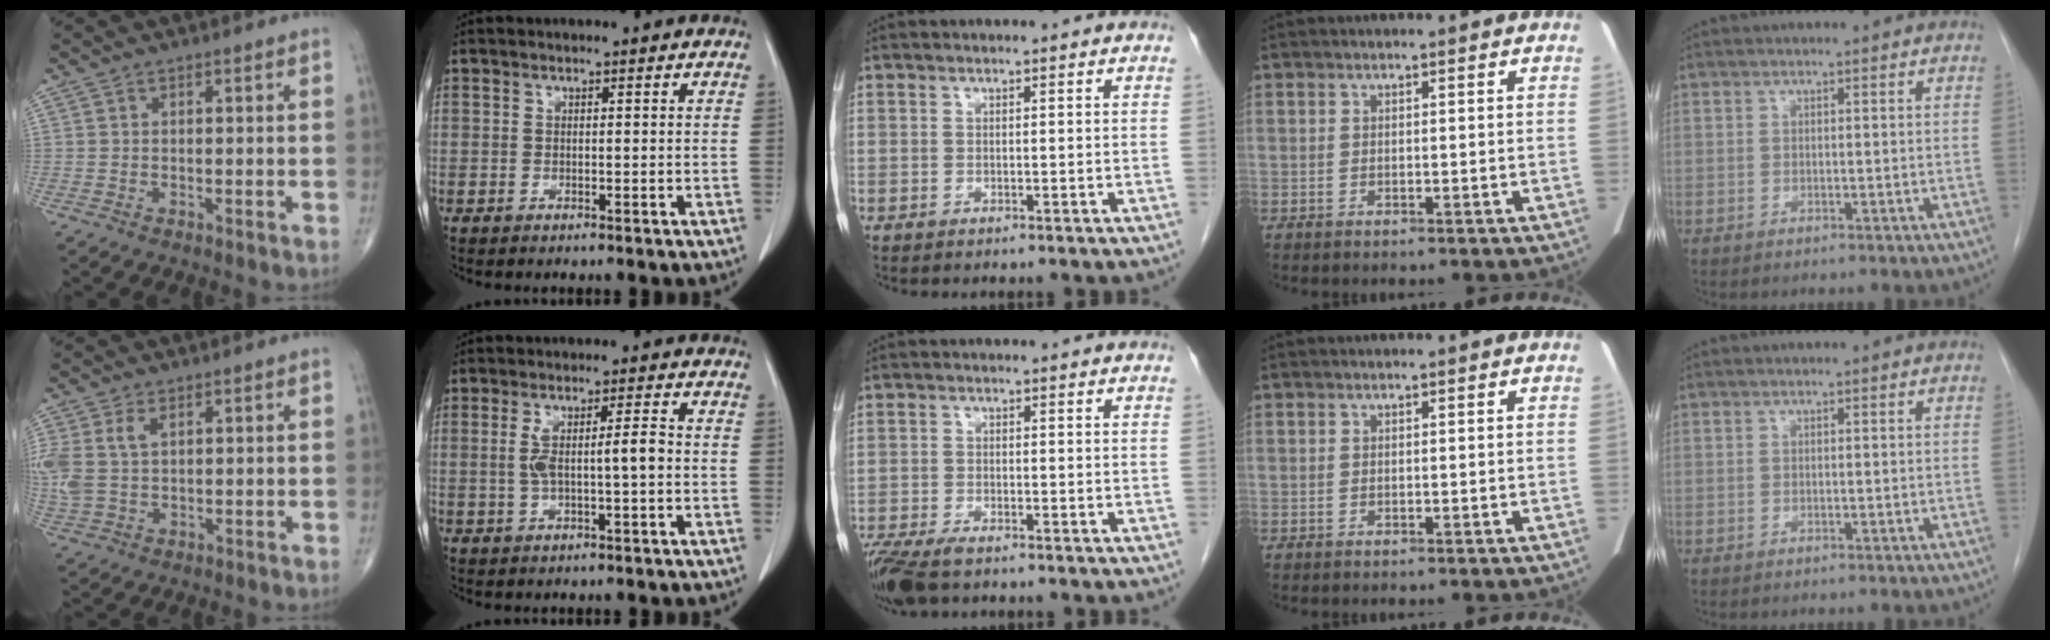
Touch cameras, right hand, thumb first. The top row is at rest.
{"thumb": {"total": 8.0, "force": [2.1, 4.9, 6.0], "torque": [-0.154, 0.009, 0.051]}, "index": {"total": 5.1, "force": [-0.3, 0.4, 5.1], "torque": [-0.098, 0.014, 0.001]}, "middle": {"total": 6.7, "force": [-5.1, 2.0, 3.9], "torque": [-0.073, -0.014, -0.091]}}